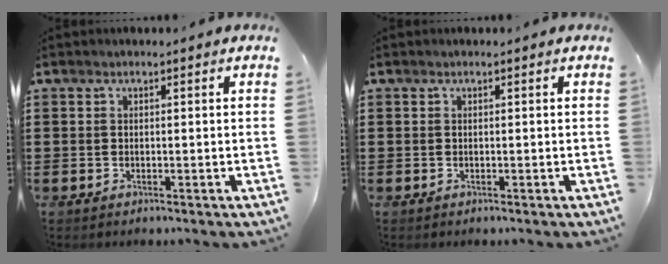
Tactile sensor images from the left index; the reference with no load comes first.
{"total": 0.0}